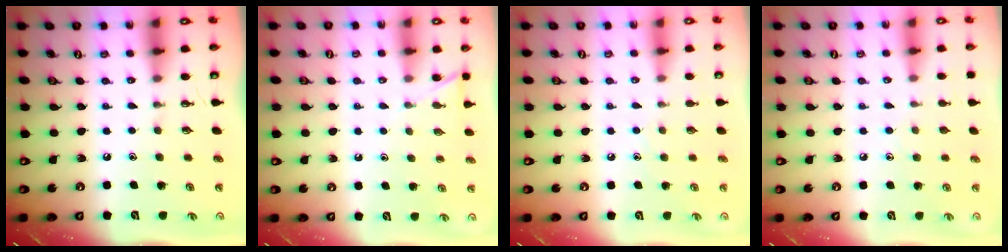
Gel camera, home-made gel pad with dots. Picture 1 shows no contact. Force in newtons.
{"total": 3.5, "press": 3.5, "slide": 0.5}
{"total": 5.9, "press": 5.9, "slide": 0.6}
{"total": 4.9, "press": 4.9, "slide": 0.6}